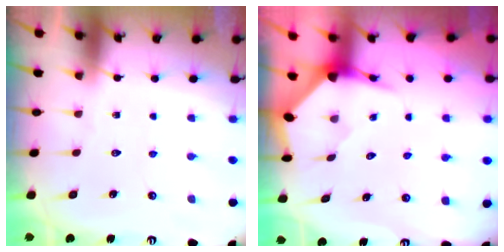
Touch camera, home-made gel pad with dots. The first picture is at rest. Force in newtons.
{"total": 3.6, "press": 3.6, "slide": 0.4}